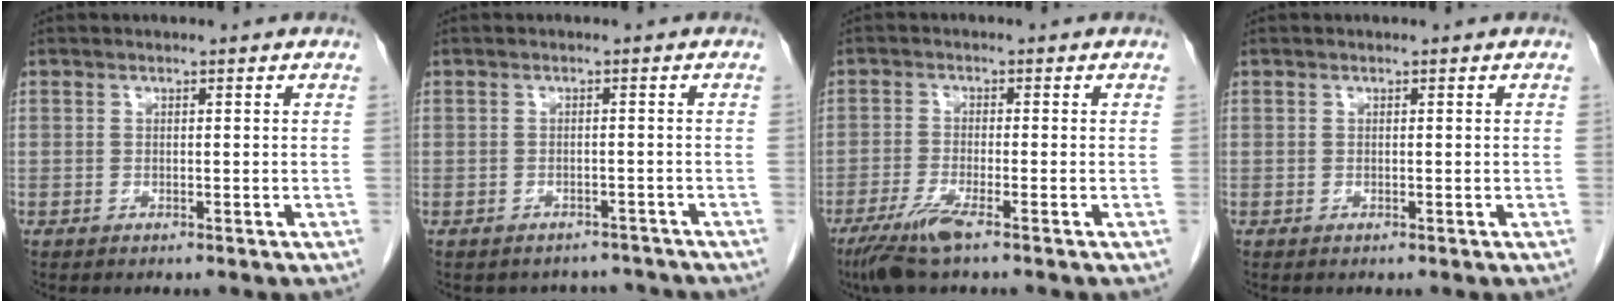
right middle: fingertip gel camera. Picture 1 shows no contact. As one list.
[{"total": 5.0, "force": [-4.6, 2.0, -0.3], "torque": [0.011, 0.016, -0.053]}, {"total": 5.4, "force": [-3.6, 0.1, 4.1], "torque": [-0.086, -0.016, -0.071]}, {"total": 0.0}]